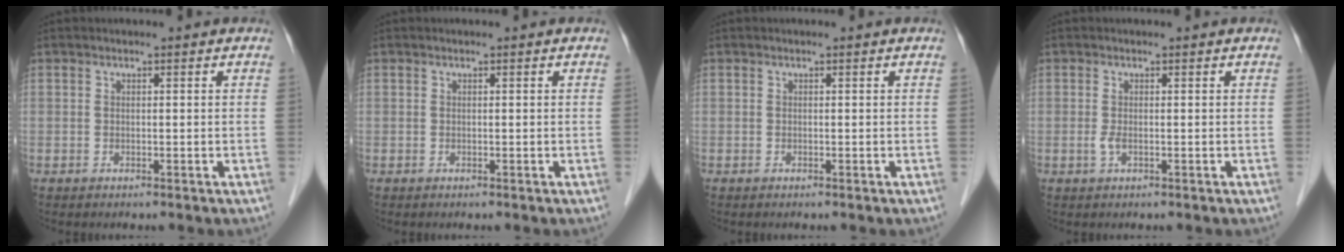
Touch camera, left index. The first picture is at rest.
{"total": 0.0}
{"total": 0.0}
{"total": 1.2, "force": [-0.3, 0.3, 1.1], "torque": [-0.028, -0.004, -0.004]}